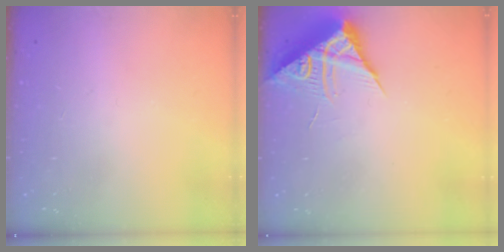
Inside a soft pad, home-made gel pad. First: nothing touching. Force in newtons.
{"total": 8.2, "press": 8.2, "slide": 0.7}